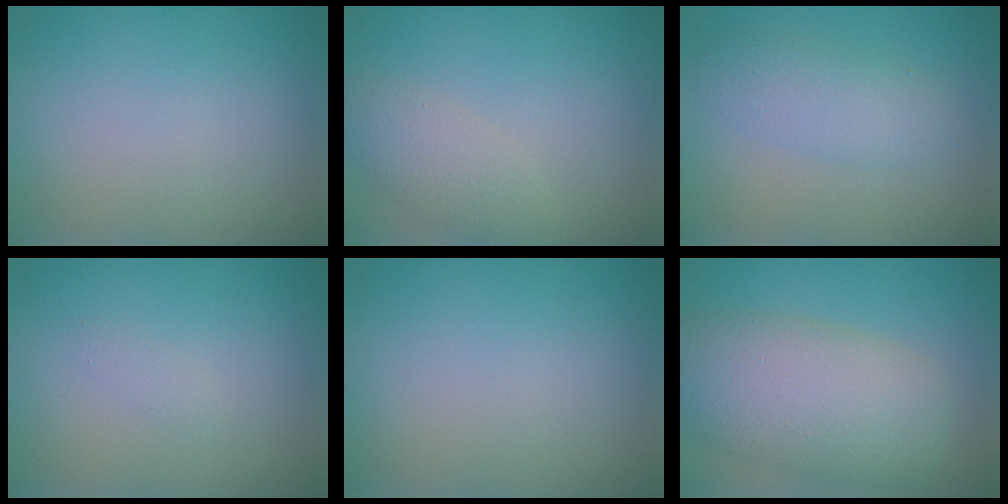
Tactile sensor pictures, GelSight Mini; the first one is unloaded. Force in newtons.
{"total": 2.5, "press": 2.5, "slide": 0.0}
{"total": 2.7, "press": 2.7, "slide": 0.1}
{"total": 0.5, "press": 0.5, "slide": 0.0}
{"total": 0.0}
{"total": 7.7, "press": 7.7, "slide": 0.6}